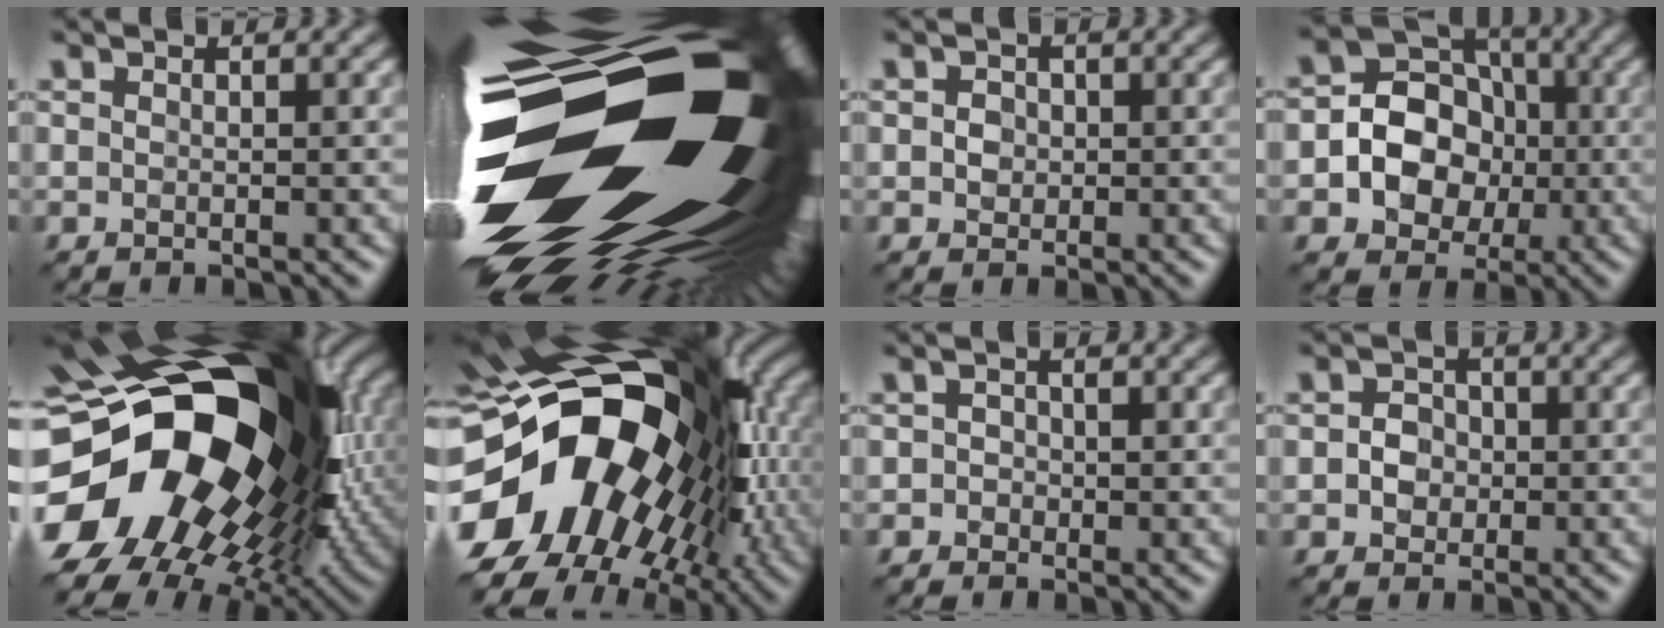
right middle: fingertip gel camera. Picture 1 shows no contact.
{"total": 22.7, "force": [-3.6, 12.9, 18.3], "torque": [-0.282, 0.010, -0.070]}
{"total": 1.8, "force": [0.3, 1.5, 0.9], "torque": [-0.015, 0.009, 0.001]}
{"total": 7.6, "force": [-1.2, 6.4, 3.8], "torque": [-0.055, 0.010, -0.043]}
{"total": 20.8, "force": [-0.8, 12.8, 16.4], "torque": [-0.322, -0.054, 0.002]}
{"total": 20.2, "force": [-2.5, 13.6, 14.8], "torque": [-0.280, -0.031, -0.040]}
{"total": 1.0, "force": [-0.4, 0.9, 0.2], "torque": [0.013, 0.004, -0.012]}
{"total": 2.0, "force": [-0.6, 1.7, 0.8], "torque": [-0.002, -0.001, -0.020]}